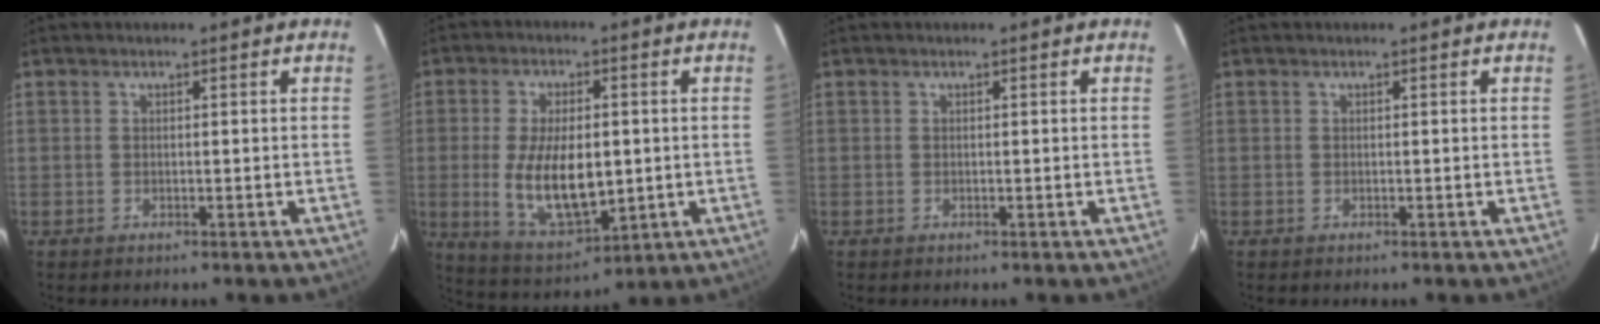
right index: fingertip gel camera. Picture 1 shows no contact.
{"total": 13.9, "force": [-1.0, 6.9, 12.0], "torque": [-0.238, -0.018, -0.001]}
{"total": 0.0}
{"total": 0.0}